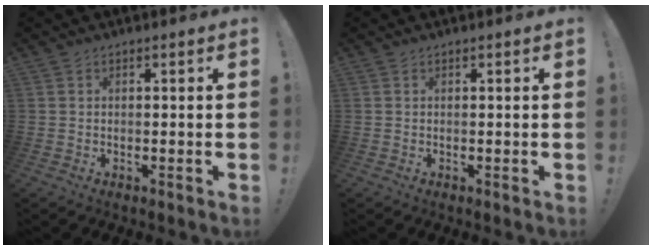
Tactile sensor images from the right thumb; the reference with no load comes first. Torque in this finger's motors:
{"motor_torque": [0.00, 0.00, 0.04, 0.07, 0.00]}